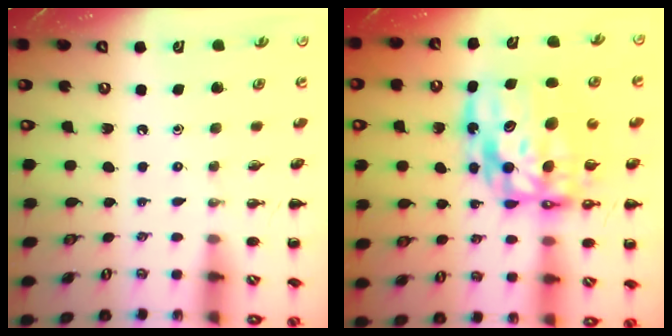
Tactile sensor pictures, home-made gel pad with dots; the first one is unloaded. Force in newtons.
{"total": 17.1, "press": 16.4, "slide": 4.6}